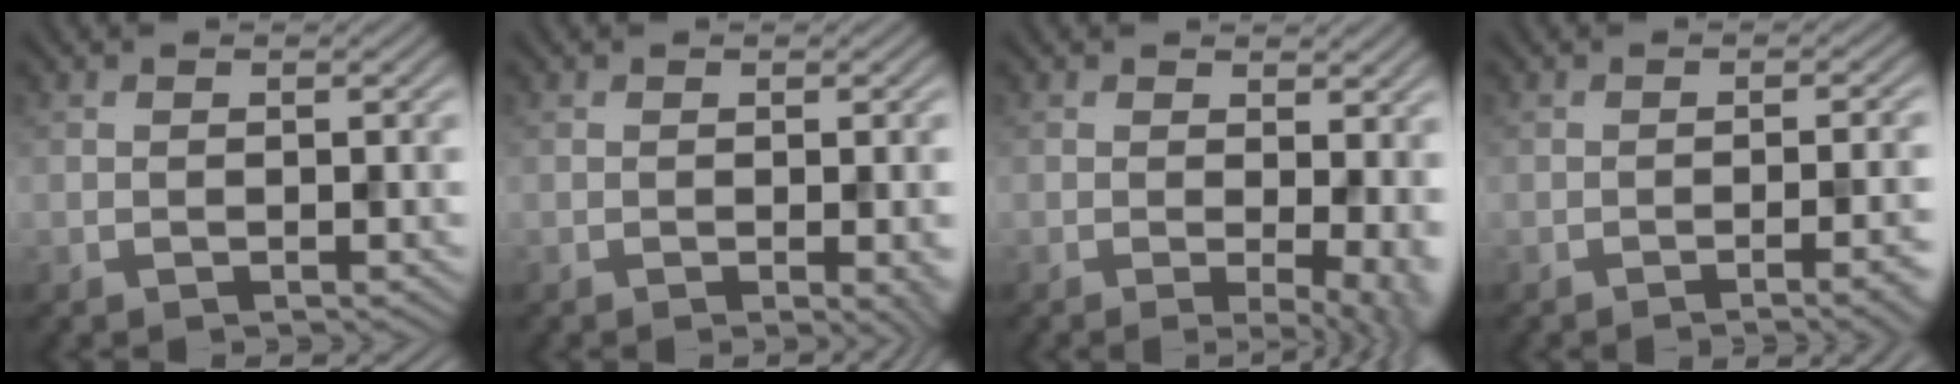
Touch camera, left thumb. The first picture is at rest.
{"total": 2.5, "force": [-0.5, 0.5, 2.4], "torque": [-0.031, -0.002, -0.007]}
{"total": 6.4, "force": [0.1, 2.0, 6.1], "torque": [-0.081, -0.008, 0.003]}
{"total": 4.6, "force": [-1.8, 1.1, 4.1], "torque": [-0.047, 0.004, -0.027]}